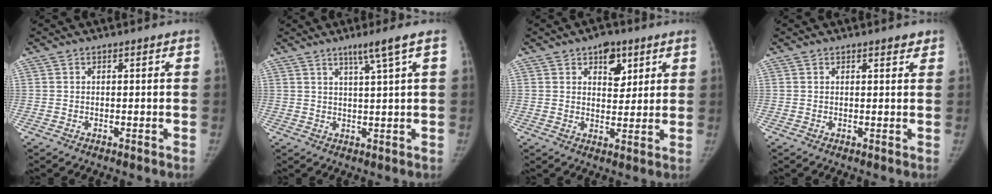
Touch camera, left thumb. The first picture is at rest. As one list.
[{"total": 4.4, "force": [2.6, -0.8, 3.5], "torque": [-0.064, -0.017, 0.050]}, {"total": 6.7, "force": [3.5, 4.4, 3.7], "torque": [-0.016, -0.015, 0.048]}, {"total": 1.4, "force": [1.1, 0.7, 0.5], "torque": [0.008, -0.006, 0.010]}]